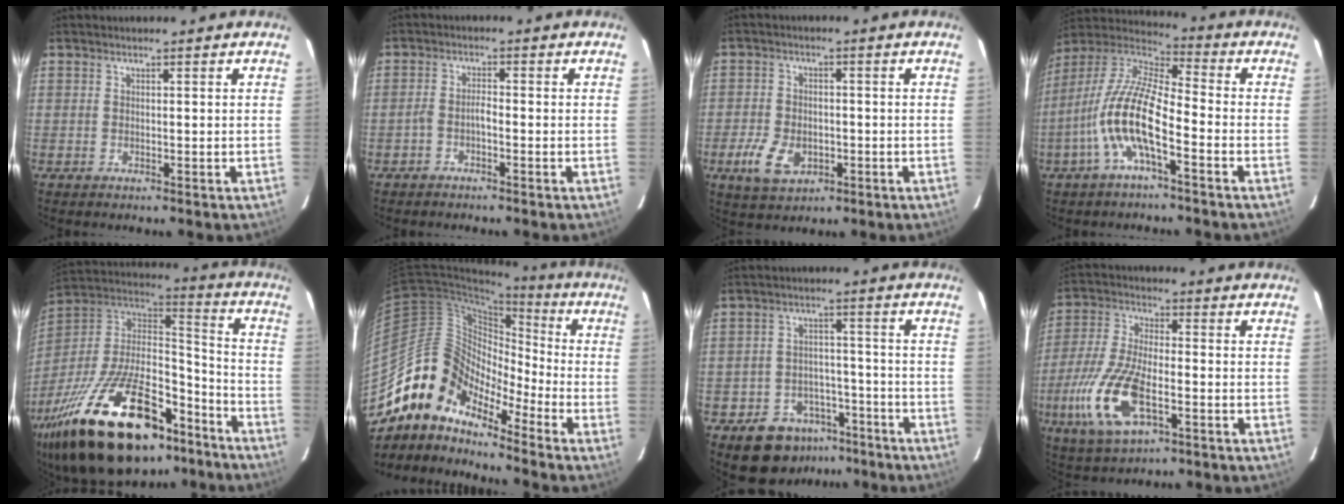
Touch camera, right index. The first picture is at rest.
{"total": 2.1, "force": [-1.4, 0.5, 1.5], "torque": [-0.039, 0.008, -0.030]}
{"total": 8.5, "force": [-3.4, 5.5, 5.5], "torque": [-0.132, -0.004, -0.055]}
{"total": 14.0, "force": [-5.4, 3.8, 12.4], "torque": [-0.251, -0.002, -0.111]}
{"total": 35.5, "force": [-22.4, 15.6, 22.6], "torque": [-0.435, -0.020, -0.342]}
{"total": 13.6, "force": [-10.8, 6.3, 5.3], "torque": [-0.083, 0.023, -0.226]}
{"total": 10.6, "force": [-6.9, 7.4, 3.3], "torque": [-0.078, 0.031, -0.084]}
{"total": 16.0, "force": [-5.6, 6.8, 13.4], "torque": [-0.299, -0.015, -0.105]}